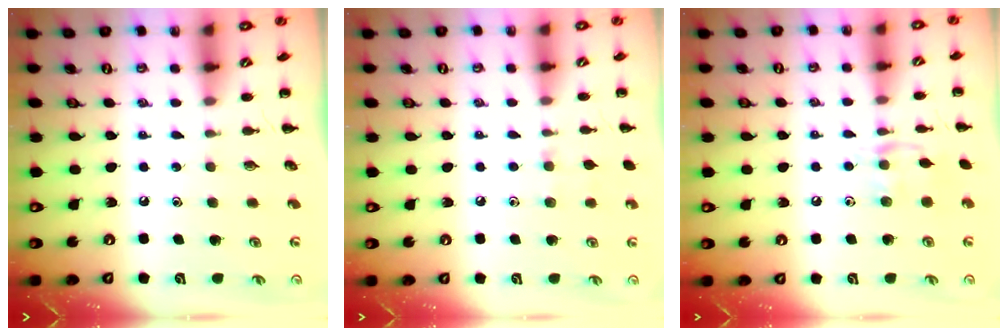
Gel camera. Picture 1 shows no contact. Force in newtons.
{"total": 4.9, "press": 4.6, "slide": 1.5}
{"total": 7.8, "press": 7.7, "slide": 1.0}